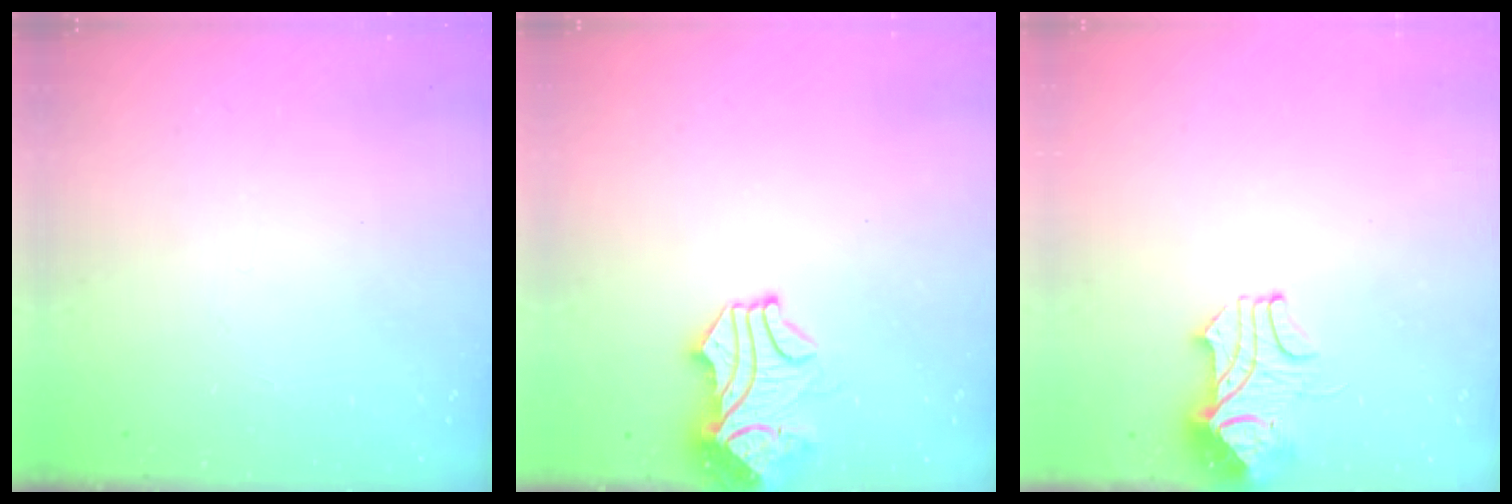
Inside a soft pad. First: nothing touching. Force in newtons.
{"total": 2.1, "press": 1.9, "slide": 0.9}
{"total": 2.6, "press": 2.4, "slide": 1.0}